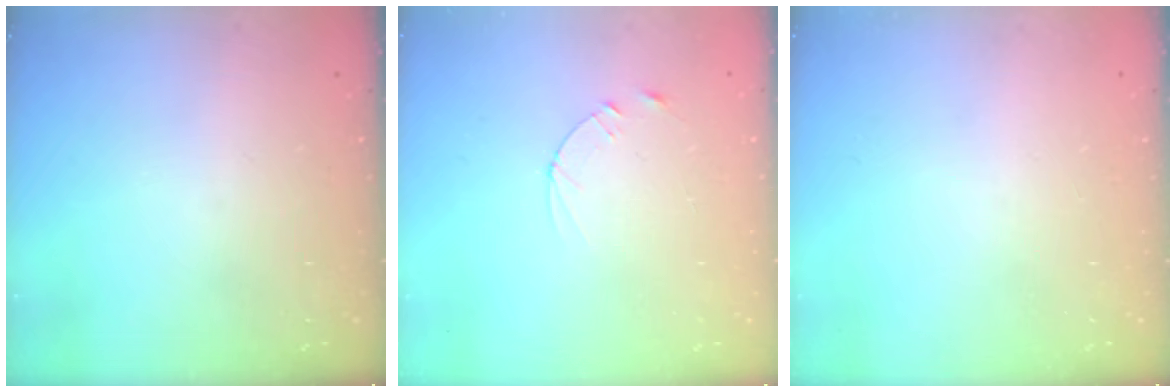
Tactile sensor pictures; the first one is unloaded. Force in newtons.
{"total": 2.4, "press": 2.3, "slide": 0.2}
{"total": 0.0}